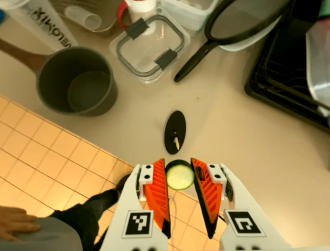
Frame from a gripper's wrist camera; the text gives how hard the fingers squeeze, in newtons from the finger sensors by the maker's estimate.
{"total": 7.5, "left": 7.2, "right": 7.8}